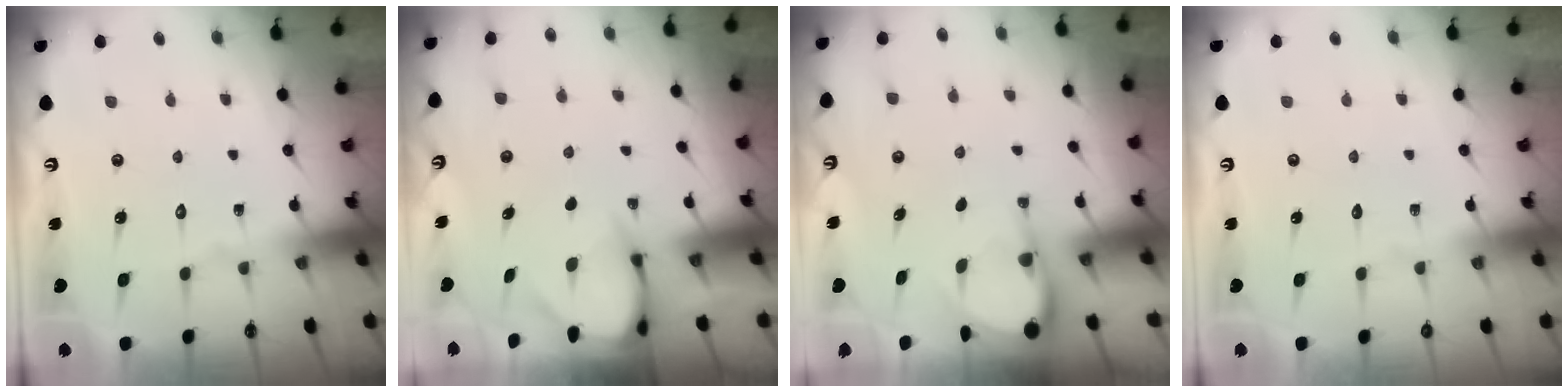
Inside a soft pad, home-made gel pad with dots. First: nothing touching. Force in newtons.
{"total": 3.2, "press": 3.2, "slide": 0.3}
{"total": 3.9, "press": 3.9, "slide": 0.3}
{"total": 0.0}